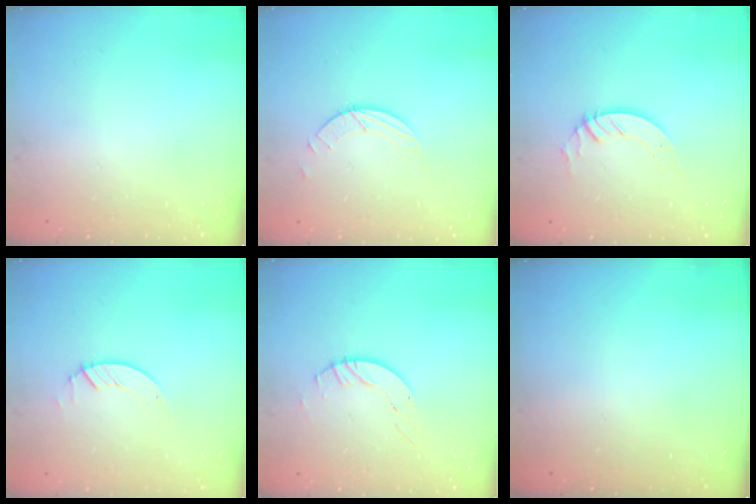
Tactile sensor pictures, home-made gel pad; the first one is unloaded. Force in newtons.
{"total": 1.5, "press": 1.5, "slide": 0.1}
{"total": 2.8, "press": 2.8, "slide": 0.2}
{"total": 1.3, "press": 1.3, "slide": 0.2}
{"total": 4.0, "press": 4.0, "slide": 0.5}
{"total": 0.0}